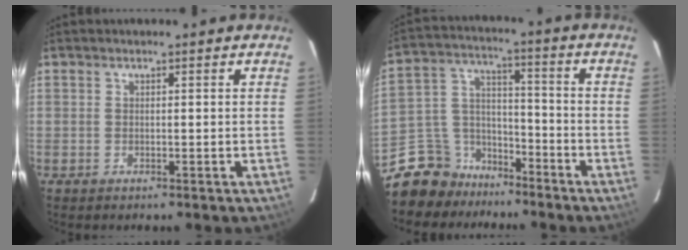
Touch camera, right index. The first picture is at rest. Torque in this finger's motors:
{"motor_torque": [-0.01, -0.34, -0.70, -0.21]}